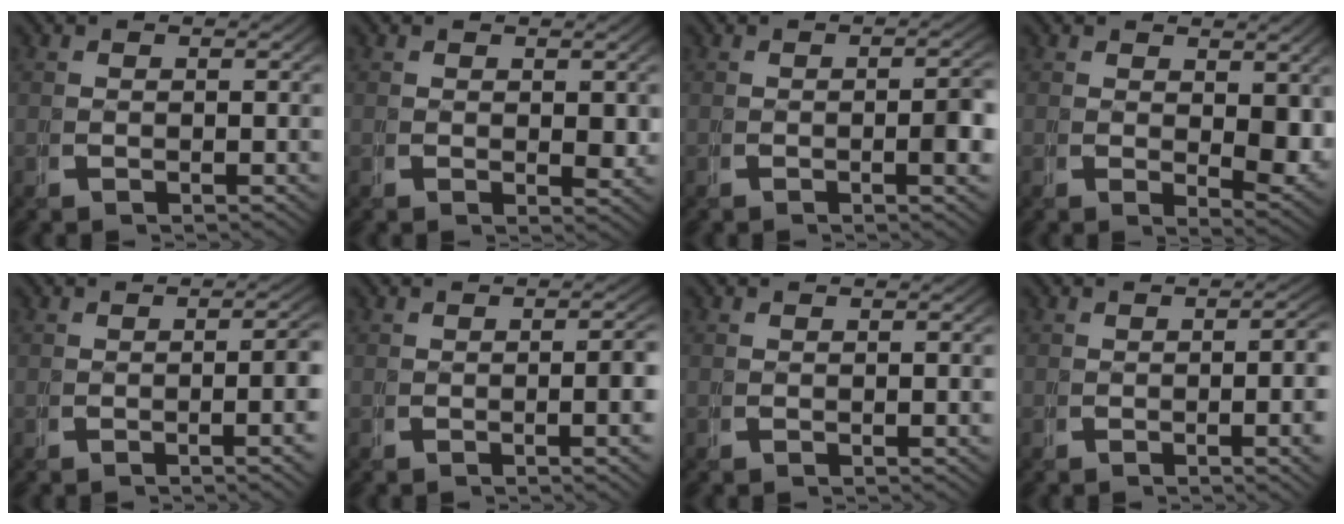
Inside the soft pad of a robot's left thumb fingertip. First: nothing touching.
{"total": 1.4, "force": [0.5, 0.7, 1.2], "torque": [-0.019, -0.010, 0.013]}
{"total": 3.0, "force": [-0.3, 0.5, 2.9], "torque": [-0.041, 0.001, -0.006]}
{"total": 3.8, "force": [1.2, 1.8, 3.2], "torque": [-0.044, -0.019, 0.029]}
{"total": 3.6, "force": [-0.6, 0.5, 3.5], "torque": [-0.051, 0.002, -0.009]}
{"total": 3.2, "force": [-0.3, 0.5, 3.2], "torque": [-0.047, 0.001, -0.005]}
{"total": 0.6, "force": [0.0, -0.1, 0.6], "torque": [-0.012, 0.003, 0.001]}
{"total": 3.6, "force": [-0.6, 0.6, 3.5], "torque": [-0.050, 0.002, -0.007]}